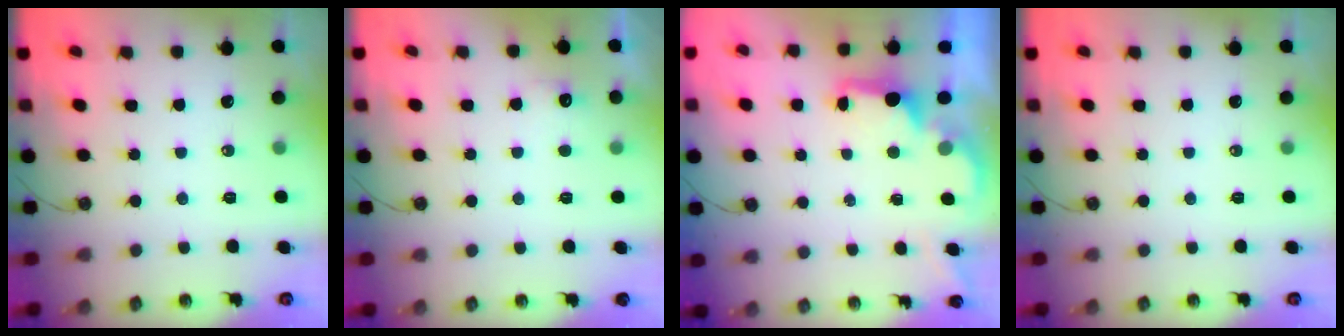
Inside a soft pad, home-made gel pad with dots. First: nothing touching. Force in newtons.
{"total": 4.6, "press": 4.5, "slide": 1.2}
{"total": 2.1, "press": 1.9, "slide": 0.8}
{"total": 0.0}